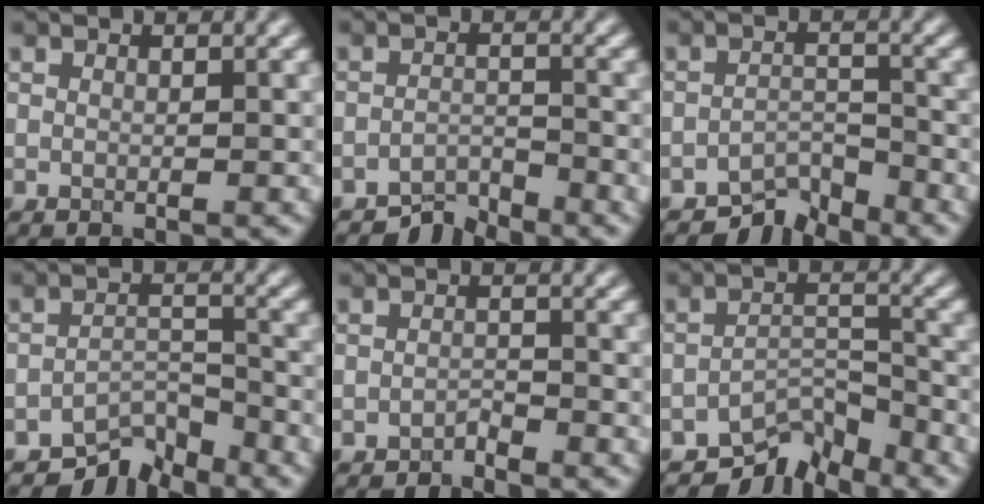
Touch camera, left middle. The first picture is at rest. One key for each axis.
{"total": 2.7, "fx": -2.5, "fy": 0.5, "fz": 0.5, "tx": -0.003, "ty": 0.006, "tz": -0.050}
{"total": 3.5, "fx": -3.2, "fy": 1.1, "fz": 0.9, "tx": -0.005, "ty": 0.004, "tz": -0.062}
{"total": 4.4, "fx": -3.9, "fy": 1.4, "fz": 1.3, "tx": -0.010, "ty": 0.000, "tz": -0.073}
{"total": 1.0, "fx": -1.0, "fy": 0.1, "fz": 0.2, "tx": -0.004, "ty": 0.002, "tz": -0.018}
{"total": 4.8, "fx": -4.2, "fy": 1.7, "fz": 1.6, "tx": -0.014, "ty": -0.001, "tz": -0.078}